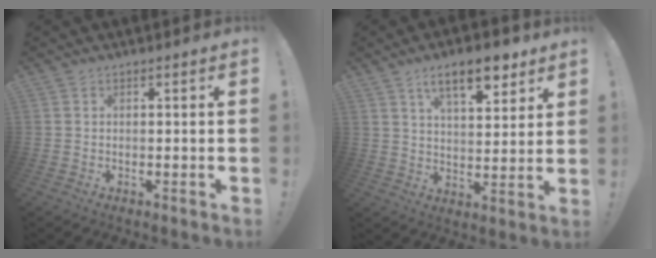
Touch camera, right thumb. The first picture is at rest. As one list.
[{"total": 12.1, "force": [7.2, 4.4, 8.7], "torque": [-0.124, -0.033, 0.120]}]